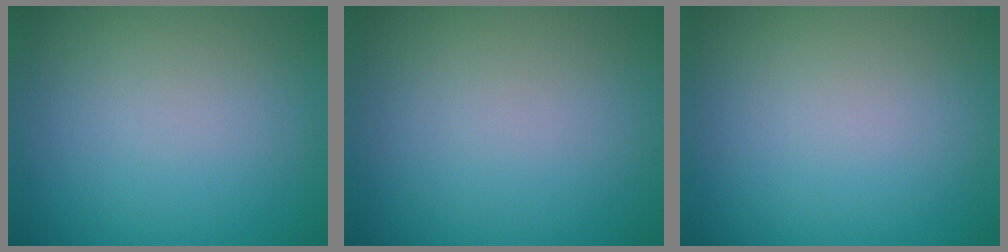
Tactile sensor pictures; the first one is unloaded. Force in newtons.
{"total": 0.0}
{"total": 0.0}